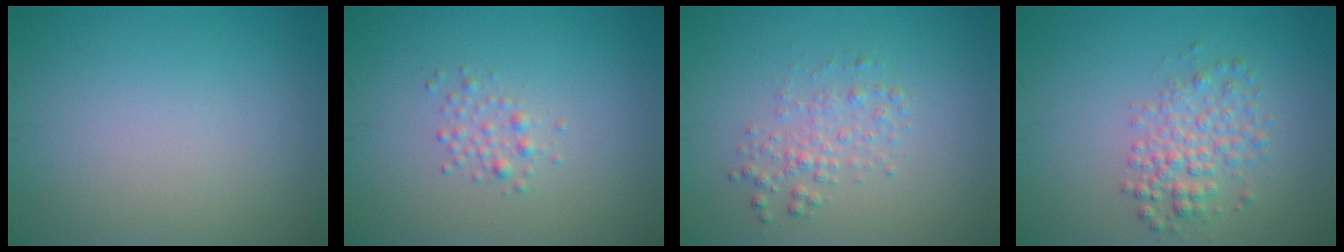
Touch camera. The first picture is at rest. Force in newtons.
{"total": 1.3, "press": 1.3, "slide": 0.0}
{"total": 2.0, "press": 2.0, "slide": 0.1}
{"total": 3.2, "press": 3.2, "slide": 0.1}